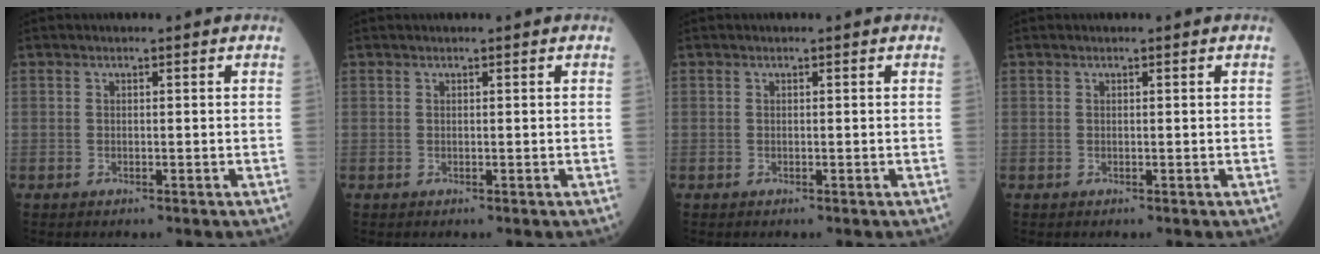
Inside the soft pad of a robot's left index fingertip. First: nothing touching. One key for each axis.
{"total": 0.0}
{"total": 0.0}
{"total": 0.0}